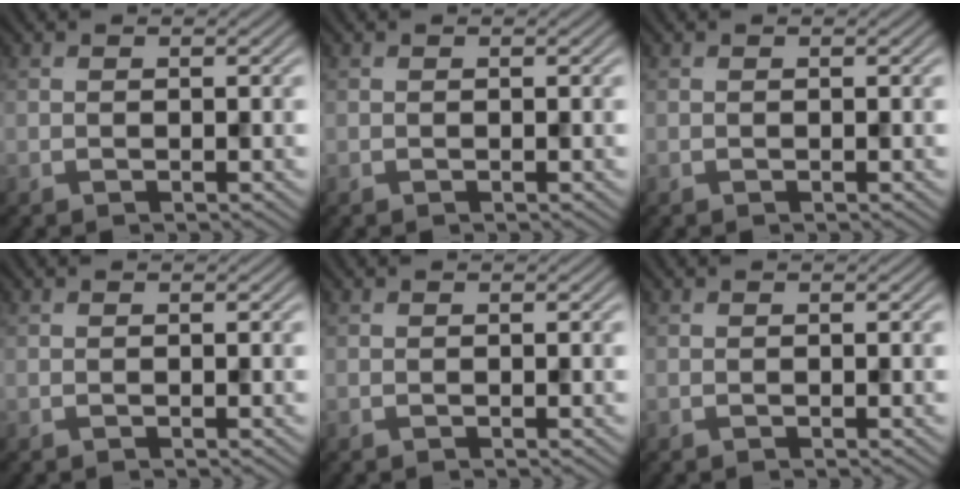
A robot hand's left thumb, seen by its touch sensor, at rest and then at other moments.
{"total": 0.0}
{"total": 0.0}
{"total": 0.0}
{"total": 0.0}
{"total": 0.0}